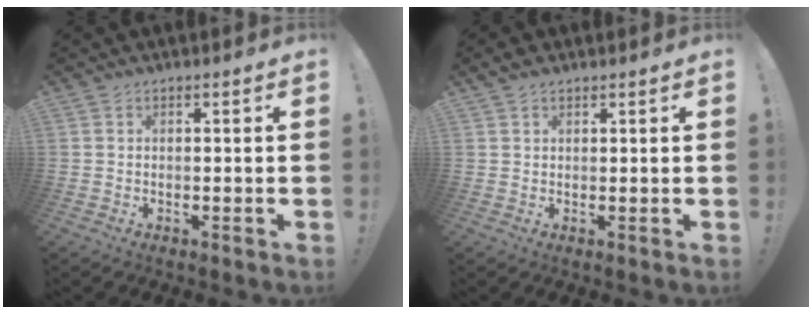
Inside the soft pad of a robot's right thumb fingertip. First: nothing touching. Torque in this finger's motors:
{"motor_torque": [0.05, 0.14, 0.45, 0.42, 0.13]}